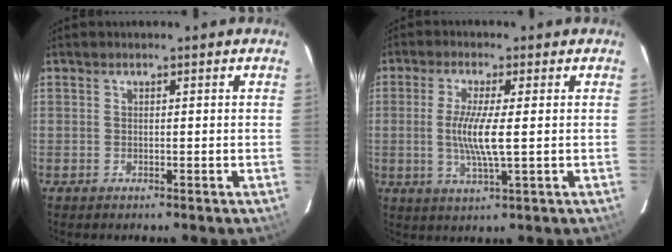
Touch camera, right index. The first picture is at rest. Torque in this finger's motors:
{"motor_torque": [0.82, -0.08, 0.67, 0.17]}